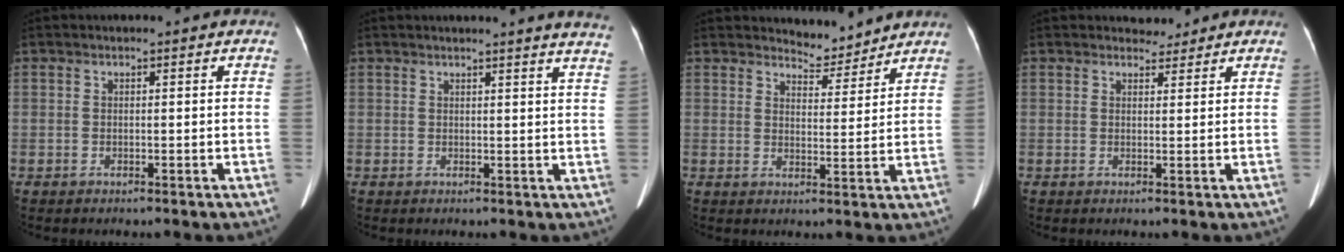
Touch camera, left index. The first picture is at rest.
{"total": 8.5, "force": [8.0, -0.7, 2.6], "torque": [-0.026, -0.050, 0.060]}
{"total": 4.7, "force": [4.6, 0.9, -0.3], "torque": [-0.002, -0.006, 0.065]}
{"total": 2.0, "force": [1.8, 0.8, -0.2], "torque": [0.004, -0.003, 0.026]}